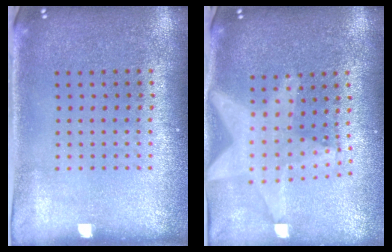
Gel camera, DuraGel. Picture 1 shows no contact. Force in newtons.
{"total": 2.2, "press": 1.7, "slide": 1.3}